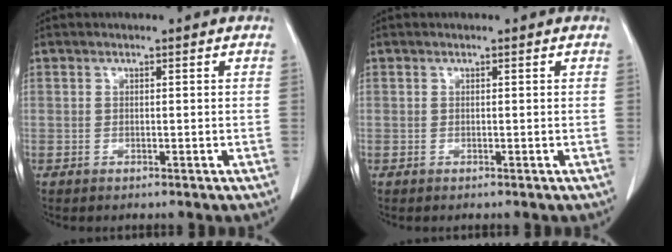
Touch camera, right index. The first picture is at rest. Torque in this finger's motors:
{"motor_torque": [0.03, 0.12, -0.02, 0.00]}